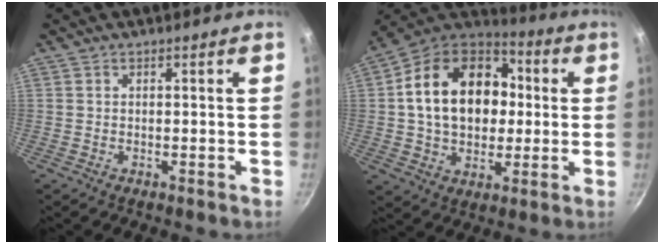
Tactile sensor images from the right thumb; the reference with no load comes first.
{"total": 21.8, "force": [2.4, 16.0, 14.6], "torque": [-0.223, 0.032, 0.034]}